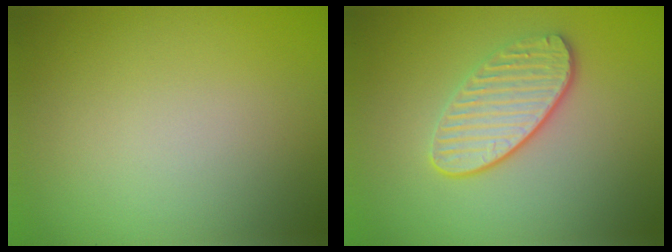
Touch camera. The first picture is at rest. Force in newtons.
{"total": 3.5, "press": 3.2, "slide": 1.4}